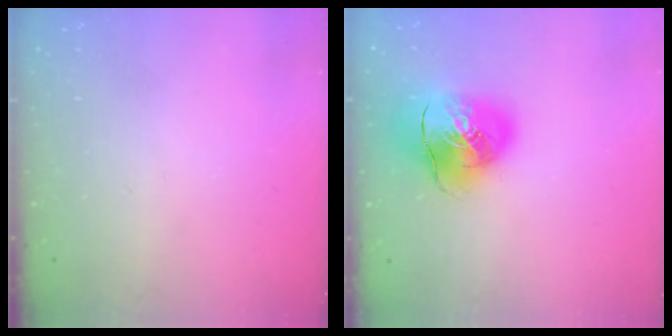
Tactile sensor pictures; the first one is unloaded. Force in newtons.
{"total": 14.9, "press": 14.7, "slide": 2.5}